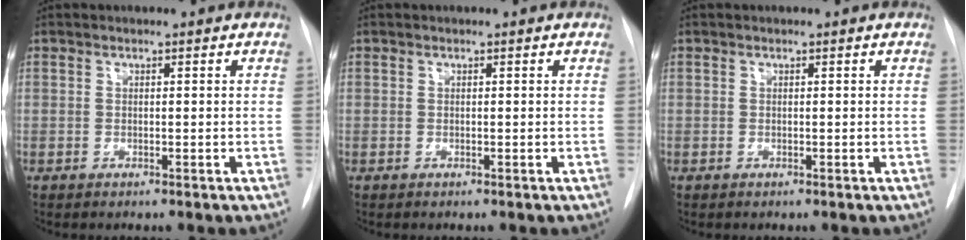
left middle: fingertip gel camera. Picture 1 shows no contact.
{"total": 0.0}
{"total": 0.0}